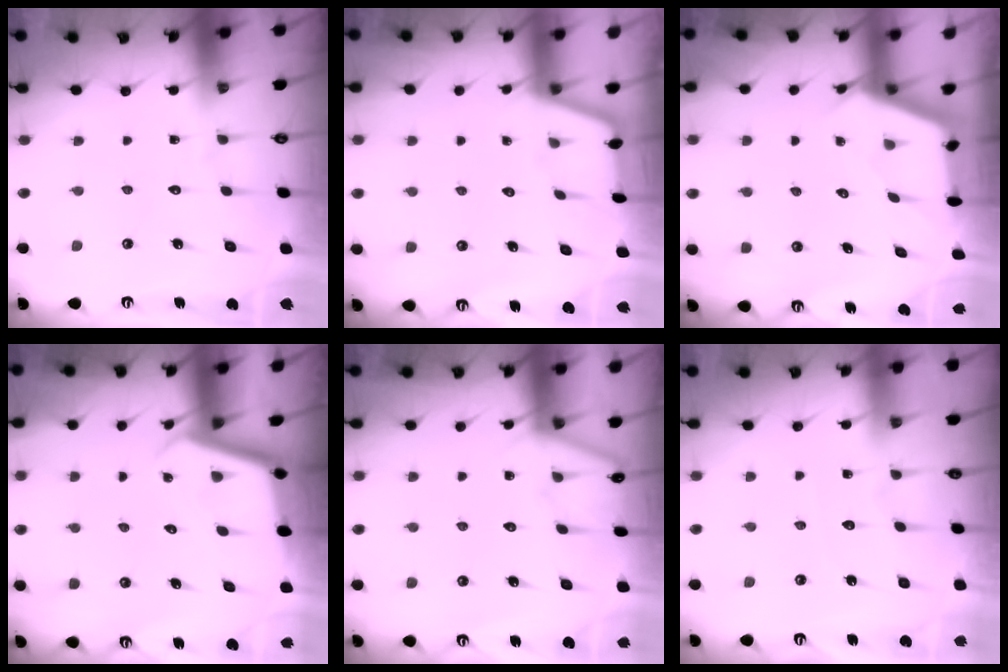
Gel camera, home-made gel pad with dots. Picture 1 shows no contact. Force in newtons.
{"total": 1.2, "press": 1.1, "slide": 0.3}
{"total": 2.6, "press": 2.5, "slide": 0.3}
{"total": 3.4, "press": 3.4, "slide": 0.2}
{"total": 4.5, "press": 4.5, "slide": 0.5}
{"total": 2.7, "press": 2.7, "slide": 0.2}